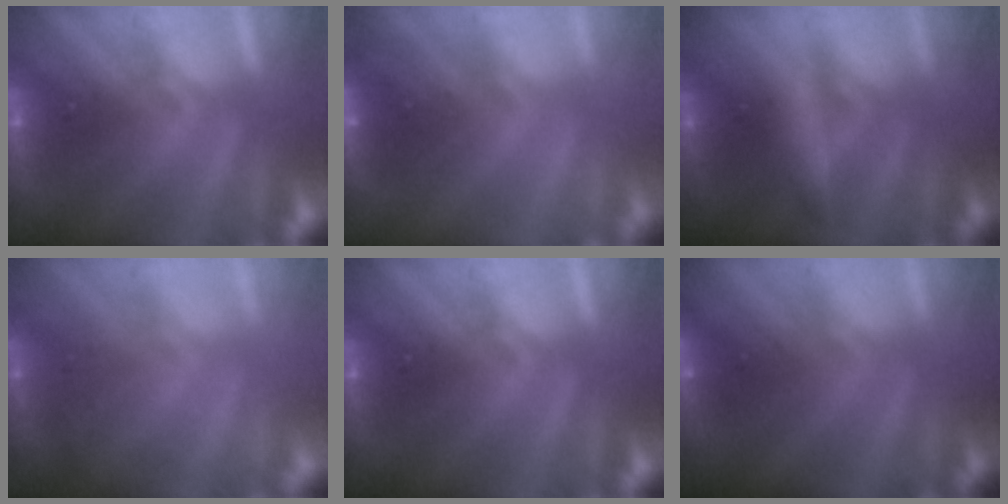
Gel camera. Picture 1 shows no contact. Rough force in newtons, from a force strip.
{"total": 2.3}
{"total": 2.9}
{"total": 2.3}
{"total": 0.0}
{"total": 1.6}